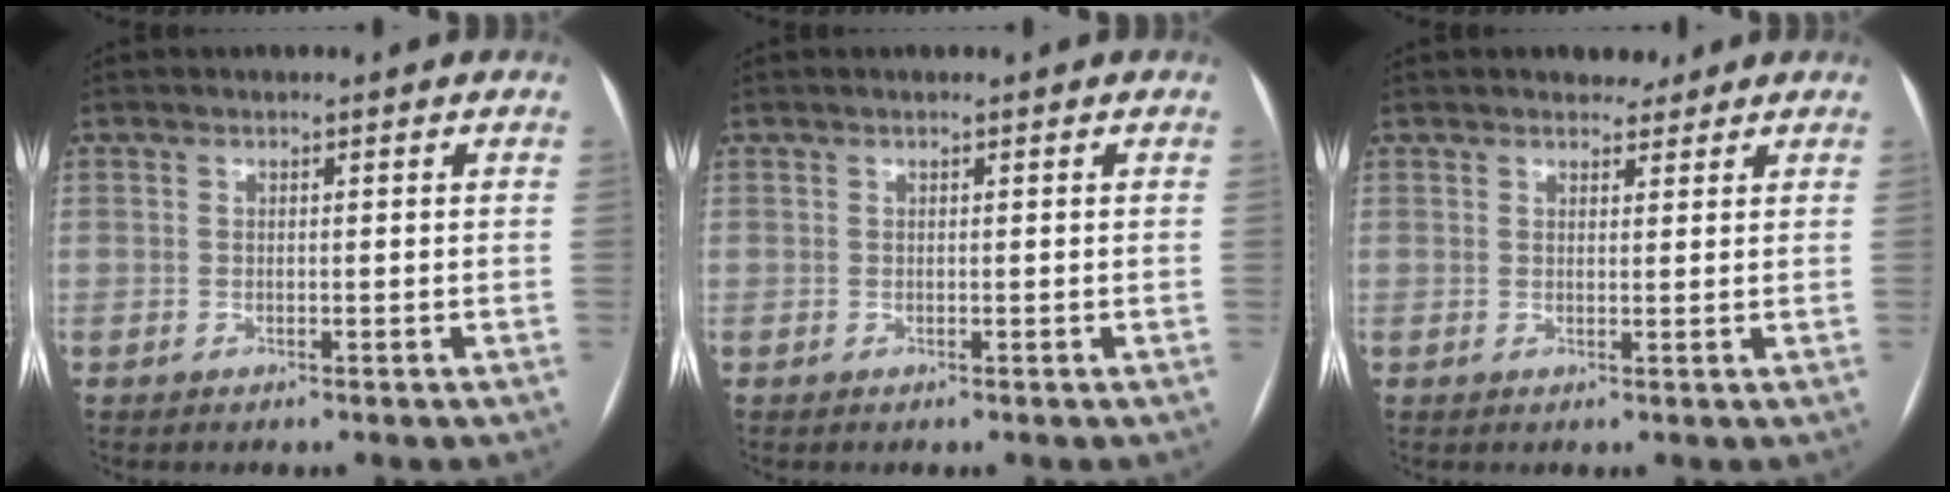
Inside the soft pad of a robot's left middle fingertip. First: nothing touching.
{"total": 0.0}
{"total": 2.8, "force": [2.3, 1.3, 0.7], "torque": [-0.008, 0.005, 0.032]}